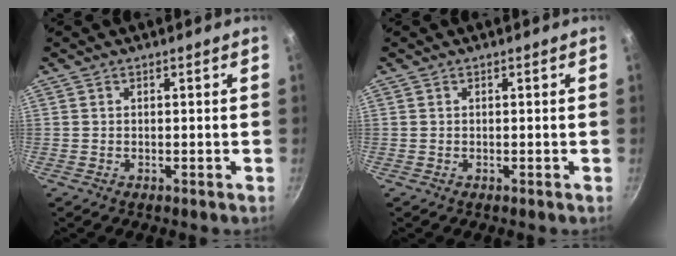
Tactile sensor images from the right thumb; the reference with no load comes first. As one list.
[{"total": 0.0}]